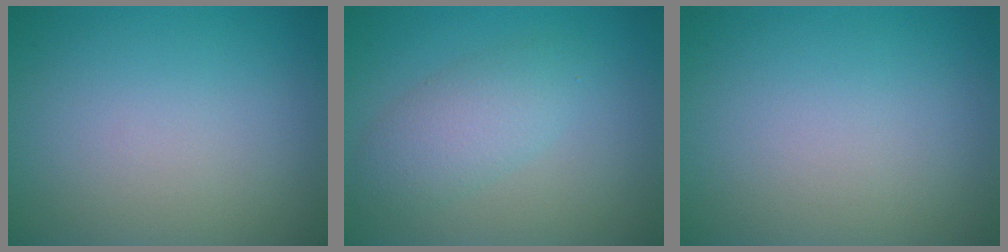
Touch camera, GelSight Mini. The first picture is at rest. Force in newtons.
{"total": 3.4, "press": 3.4, "slide": 0.1}
{"total": 0.0}